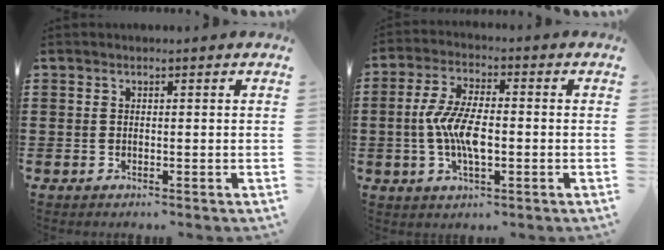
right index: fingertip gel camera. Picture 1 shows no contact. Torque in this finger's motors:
{"motor_torque": [2.14, 0.00, 0.78, 0.21]}